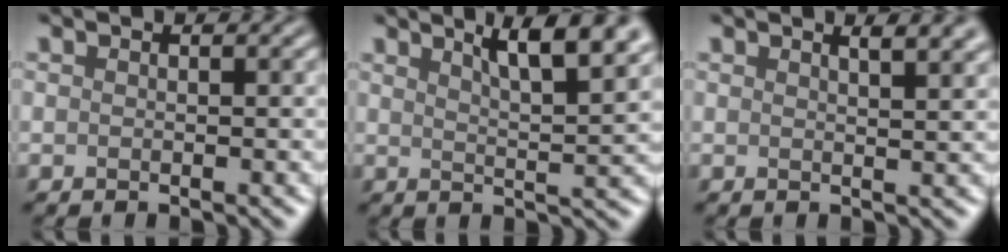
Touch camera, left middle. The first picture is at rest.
{"total": 7.2, "force": [4.5, 1.8, 5.3], "torque": [-0.051, 0.025, 0.052]}
{"total": 4.8, "force": [3.0, 1.9, 3.2], "torque": [-0.007, 0.032, 0.014]}